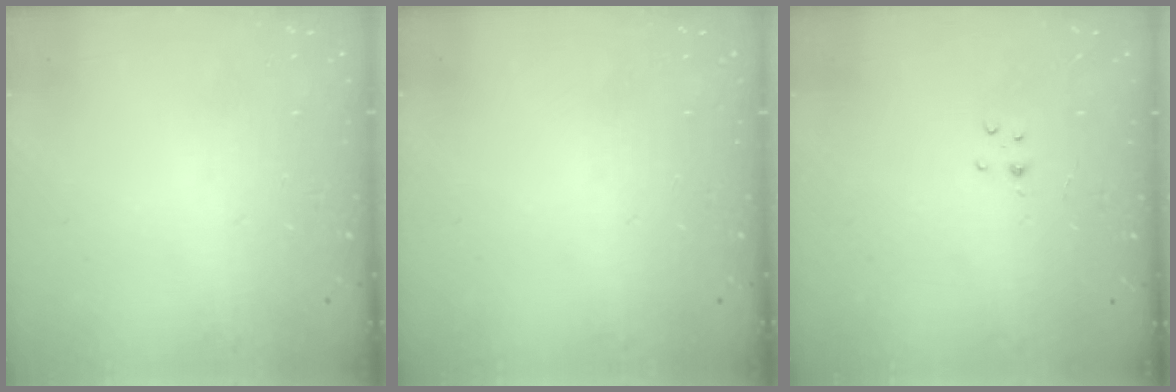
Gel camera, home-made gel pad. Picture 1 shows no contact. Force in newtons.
{"total": 0.0}
{"total": 2.5, "press": 2.5, "slide": 0.3}